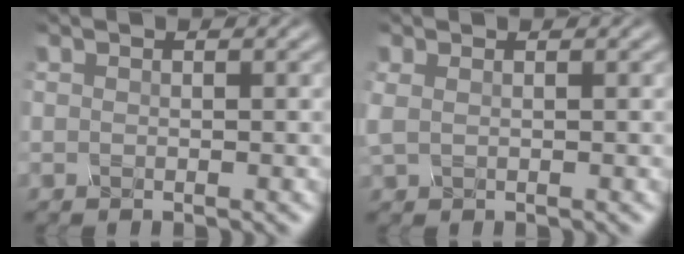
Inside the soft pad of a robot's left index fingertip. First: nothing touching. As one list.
[{"total": 1.1, "force": [0.5, 0.5, 0.8], "torque": [-0.020, 0.001, 0.012]}]